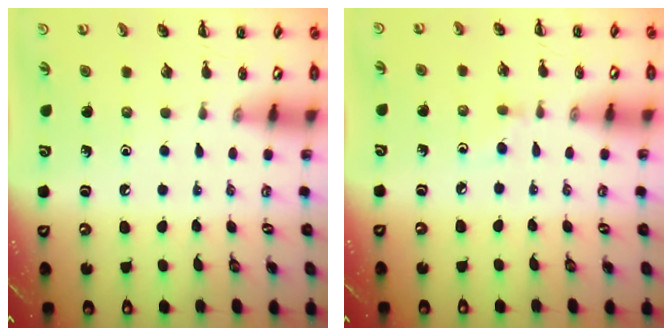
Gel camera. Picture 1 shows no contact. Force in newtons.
{"total": 2.0, "press": 1.7, "slide": 1.0}